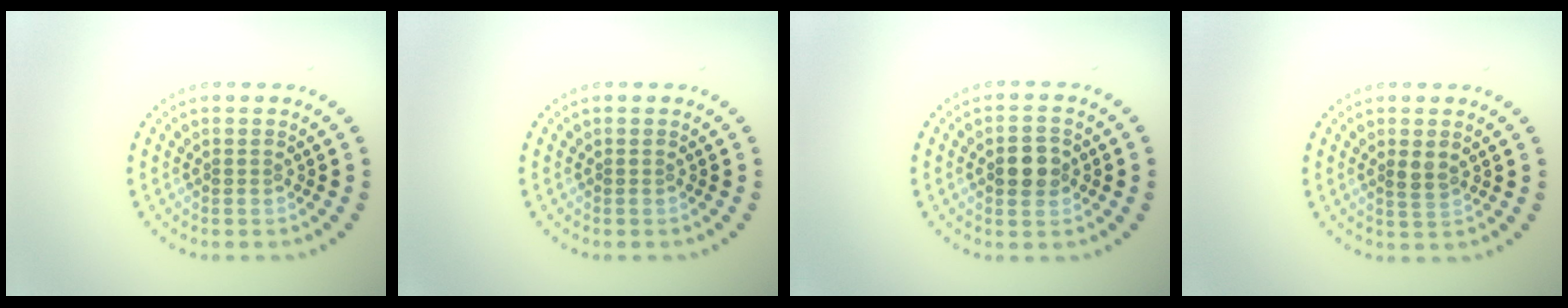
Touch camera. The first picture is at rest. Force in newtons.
{"total": 0.0}
{"total": 3.1, "press": 3.1, "slide": 0.1}
{"total": 1.4, "press": 1.3, "slide": 0.5}